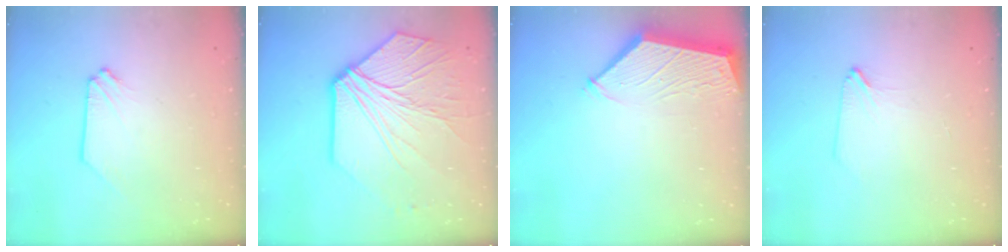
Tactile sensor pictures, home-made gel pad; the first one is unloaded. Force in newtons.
{"total": 13.3, "press": 13.2, "slide": 1.7}
{"total": 3.8, "press": 3.8, "slide": 0.6}
{"total": 1.3, "press": 1.3, "slide": 0.2}